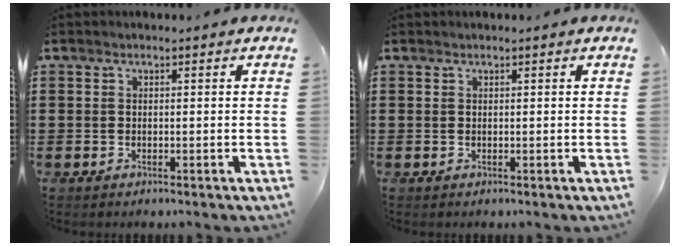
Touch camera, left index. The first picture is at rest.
{"total": 0.0}